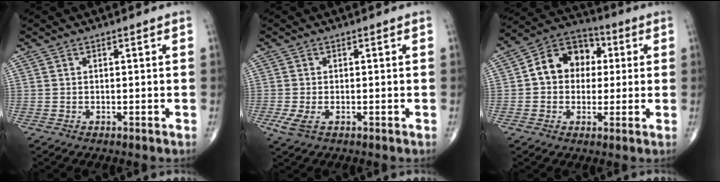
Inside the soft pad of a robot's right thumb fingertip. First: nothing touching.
{"total": 2.8, "force": [-0.9, 1.4, 2.3], "torque": [-0.060, -0.006, -0.017]}
{"total": 11.9, "force": [1.7, 9.5, 7.0], "torque": [-0.076, 0.024, 0.016]}